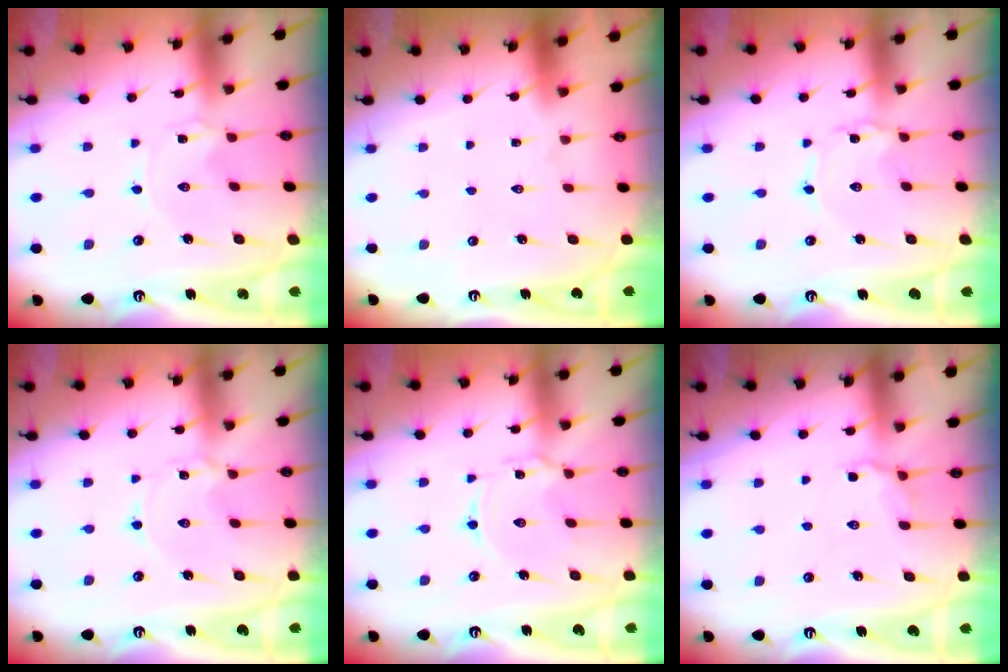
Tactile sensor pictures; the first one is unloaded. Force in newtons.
{"total": 1.6, "press": 1.6, "slide": 0.1}
{"total": 0.9, "press": 0.9, "slide": 0.1}
{"total": 1.7, "press": 1.7, "slide": 0.3}
{"total": 2.4, "press": 2.4, "slide": 0.3}
{"total": 3.8, "press": 3.4, "slide": 1.8}